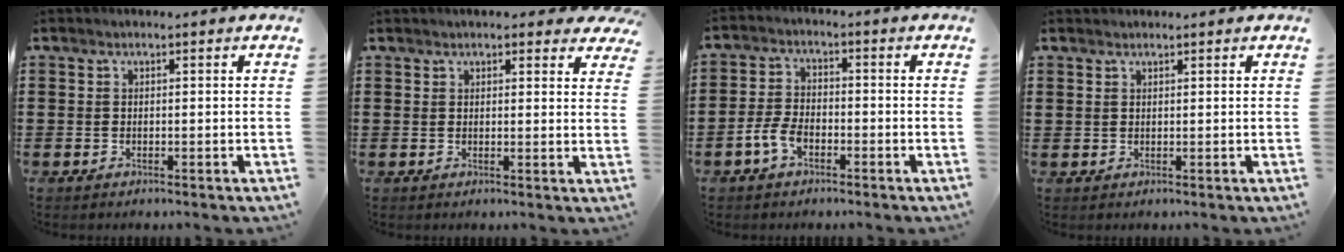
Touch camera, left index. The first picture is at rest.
{"total": 2.4, "force": [2.2, 0.6, 0.7], "torque": [-0.013, -0.003, 0.039]}
{"total": 4.4, "force": [-2.3, 2.3, 2.9], "torque": [-0.078, 0.000, -0.049]}
{"total": 1.1, "force": [1.0, 0.5, -0.1], "torque": [-0.001, 0.002, 0.020]}